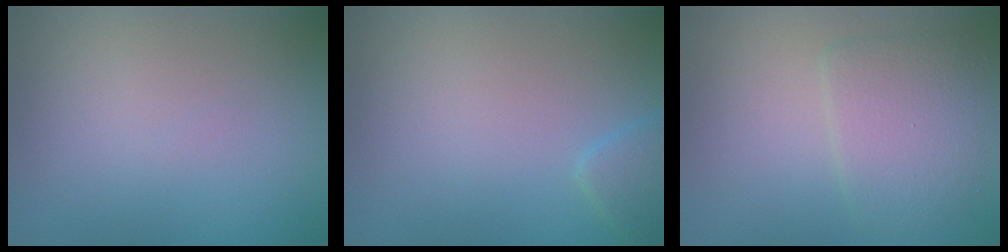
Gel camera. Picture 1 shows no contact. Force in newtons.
{"total": 1.4, "press": 1.4, "slide": 0.1}
{"total": 3.5, "press": 3.5, "slide": 0.3}